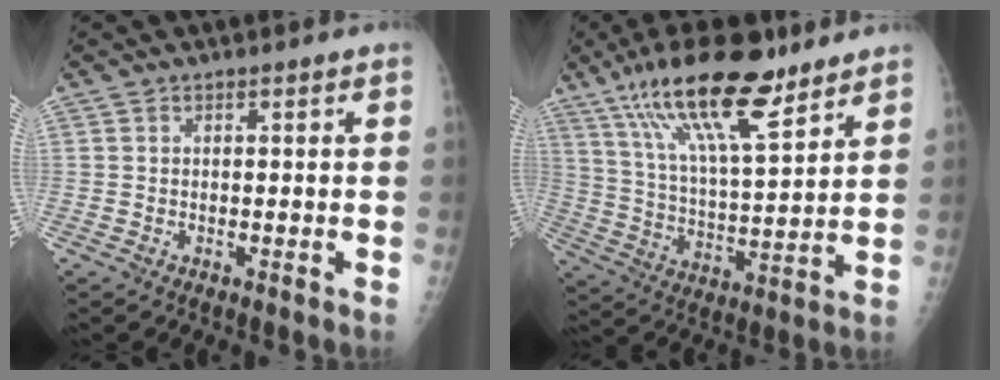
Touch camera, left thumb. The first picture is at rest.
{"total": 19.4, "force": [13.2, 5.3, 13.2], "torque": [-0.218, -0.052, 0.235]}